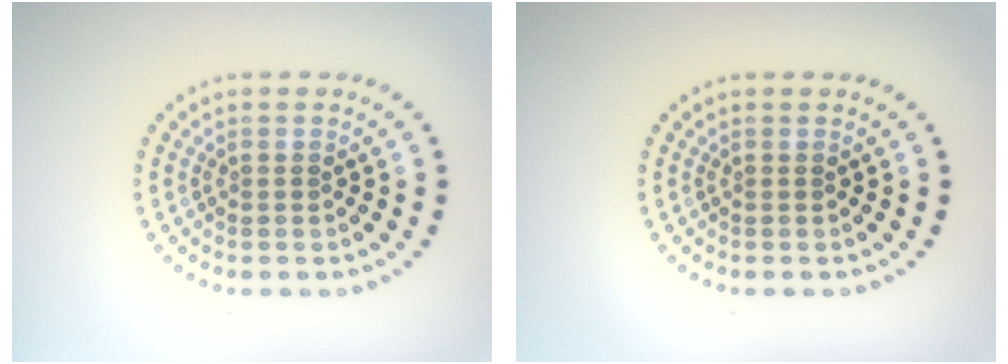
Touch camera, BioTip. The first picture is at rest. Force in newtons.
{"total": 0.0}